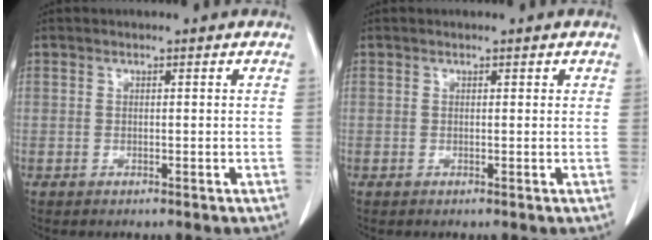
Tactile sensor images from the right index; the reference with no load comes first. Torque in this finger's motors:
{"motor_torque": [-0.12, 0.02, 0.00, -0.01]}